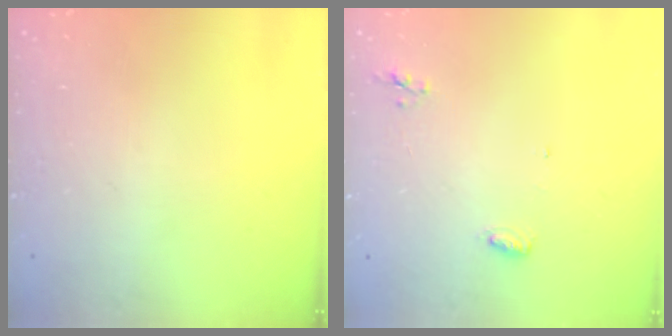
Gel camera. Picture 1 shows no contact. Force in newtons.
{"total": 4.6, "press": 4.4, "slide": 1.1}